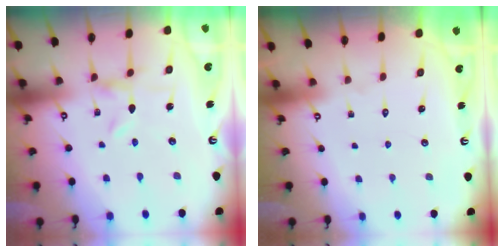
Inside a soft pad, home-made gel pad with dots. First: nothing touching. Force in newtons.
{"total": 1.7, "press": 1.6, "slide": 0.1}